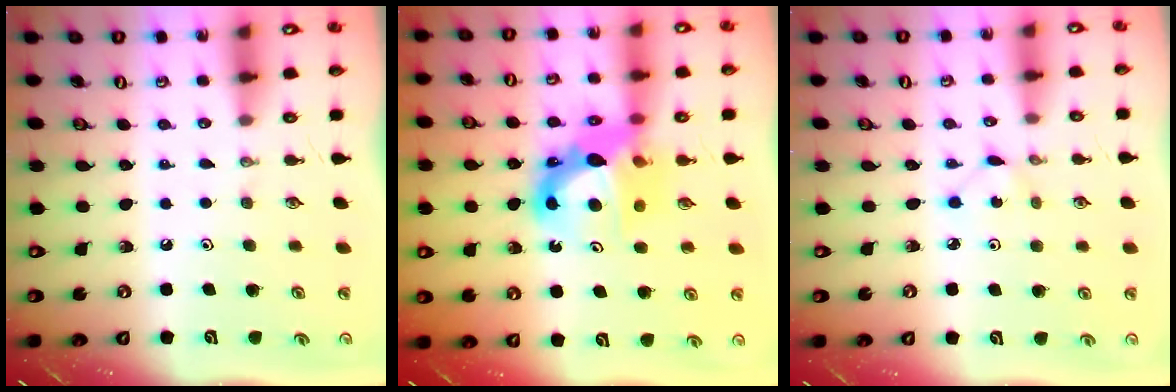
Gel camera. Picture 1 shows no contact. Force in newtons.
{"total": 13.4, "press": 13.3, "slide": 1.4}
{"total": 1.3, "press": 1.3, "slide": 0.1}